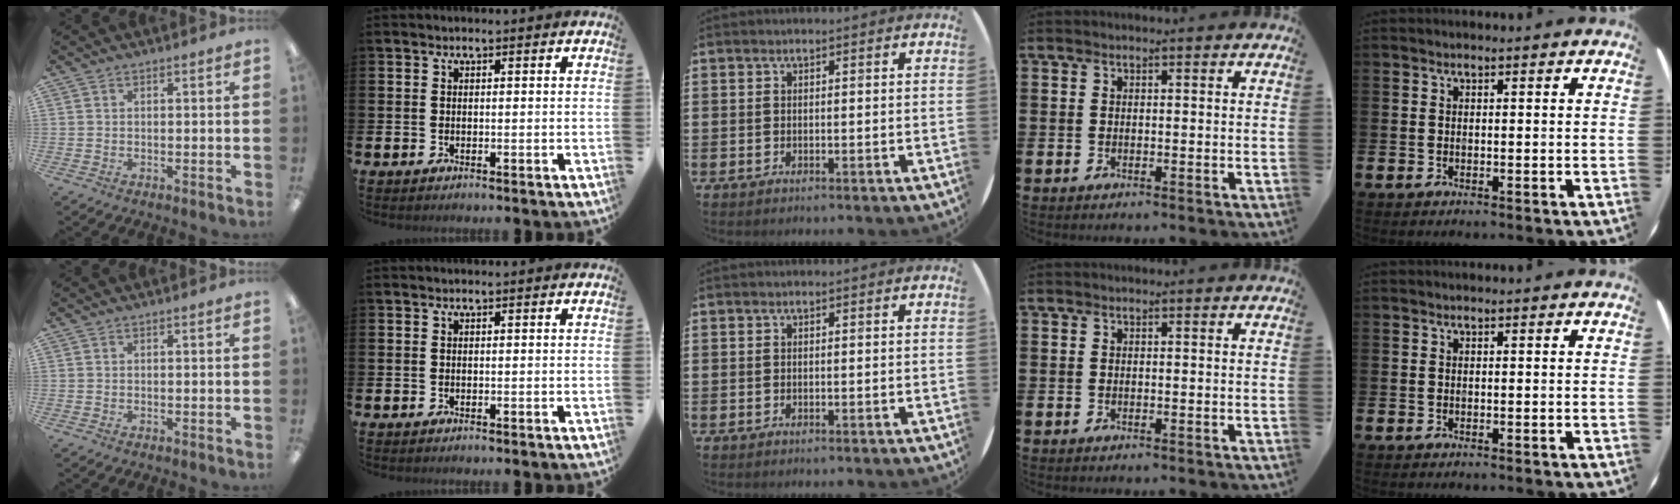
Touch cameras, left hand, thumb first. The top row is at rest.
{}